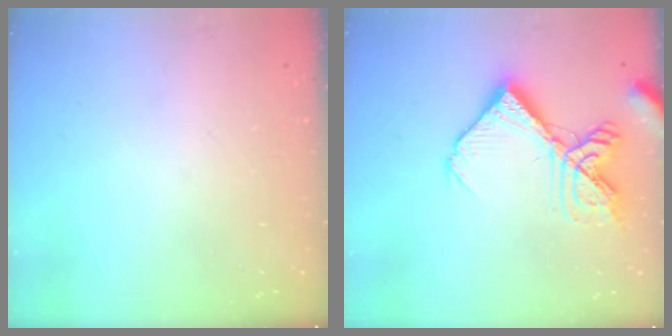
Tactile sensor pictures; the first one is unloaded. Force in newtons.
{"total": 16.0, "press": 15.9, "slide": 2.2}